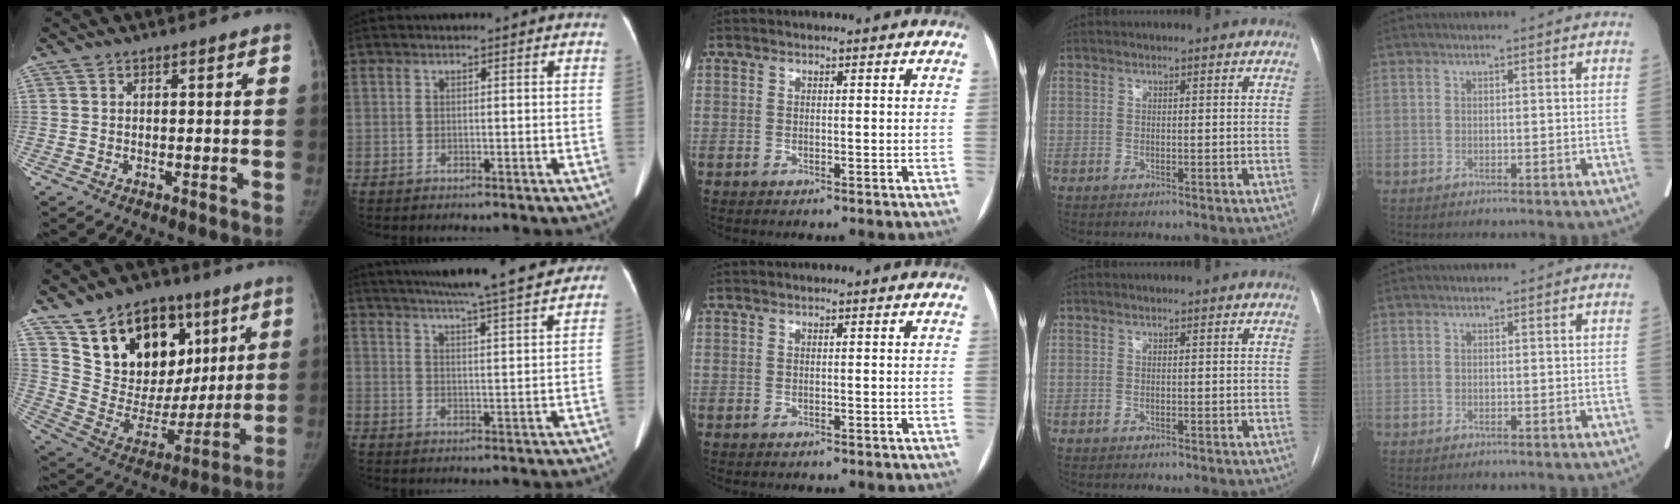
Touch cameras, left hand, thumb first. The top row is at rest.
{"thumb": {"total": 23.7, "force": [11.4, 16.0, 13.2], "torque": [-0.163, -0.016, 0.206]}, "index": {"total": 19.0, "force": [16.6, 1.4, 9.1], "torque": [-0.150, 0.021, 0.224]}}